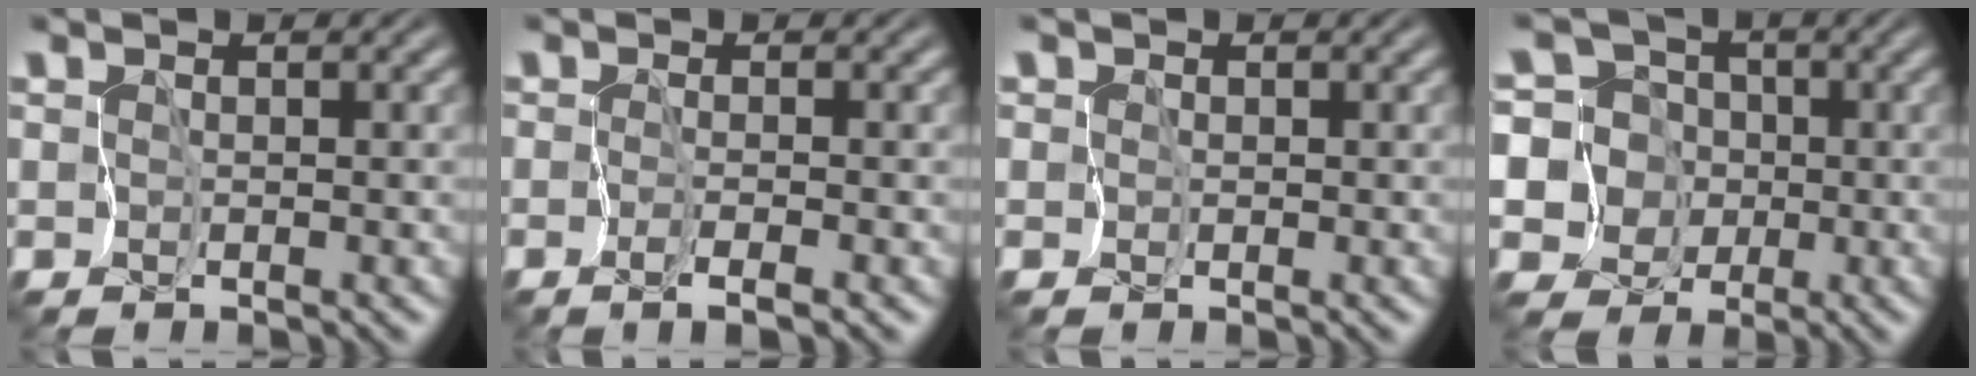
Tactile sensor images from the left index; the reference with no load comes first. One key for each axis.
{"total": 1.2, "fx": -0.8, "fy": -0.2, "fz": 0.8, "tx": -0.016, "ty": 0.000, "tz": -0.018}
{"total": 0.7, "fx": 0.0, "fy": 0.7, "fz": 0.0, "tx": 0.006, "ty": -0.001, "tz": -0.002}
{"total": 10.3, "fx": 0.1, "fy": 10.0, "fz": 2.5, "tx": -0.087, "ty": 0.034, "tz": -0.016}